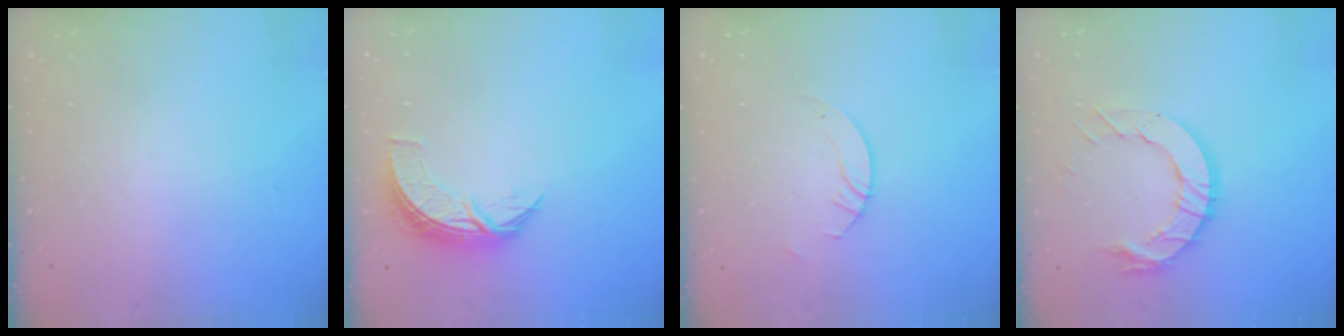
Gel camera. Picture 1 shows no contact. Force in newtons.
{"total": 8.0, "press": 8.0, "slide": 0.3}
{"total": 3.0, "press": 3.0, "slide": 0.3}
{"total": 11.5, "press": 11.4, "slide": 1.2}